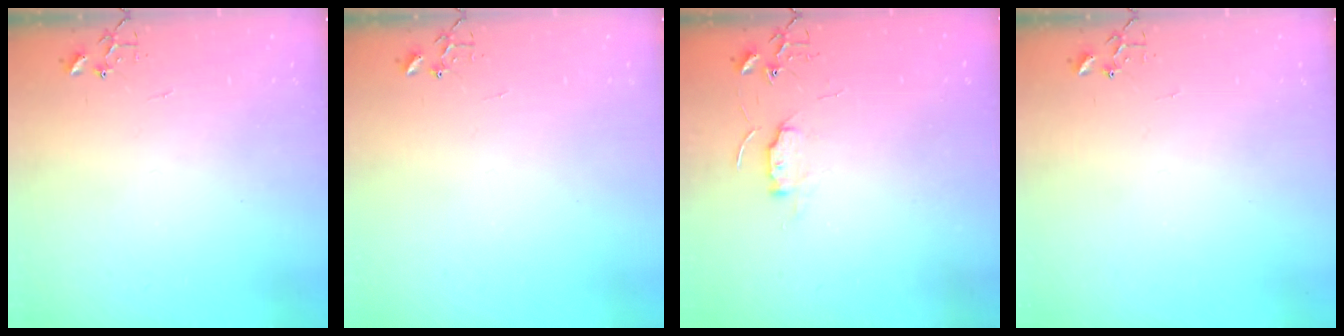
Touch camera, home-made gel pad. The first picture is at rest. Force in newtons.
{"total": 0.0}
{"total": 6.8, "press": 6.7, "slide": 0.7}
{"total": 0.0}